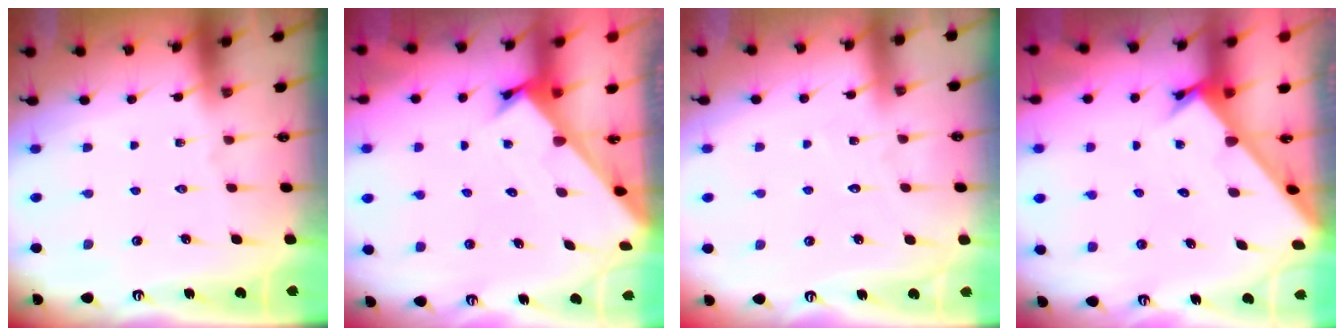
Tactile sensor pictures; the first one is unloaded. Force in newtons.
{"total": 2.5, "press": 2.5, "slide": 0.2}
{"total": 3.4, "press": 3.4, "slide": 0.1}
{"total": 2.1, "press": 2.1, "slide": 0.2}